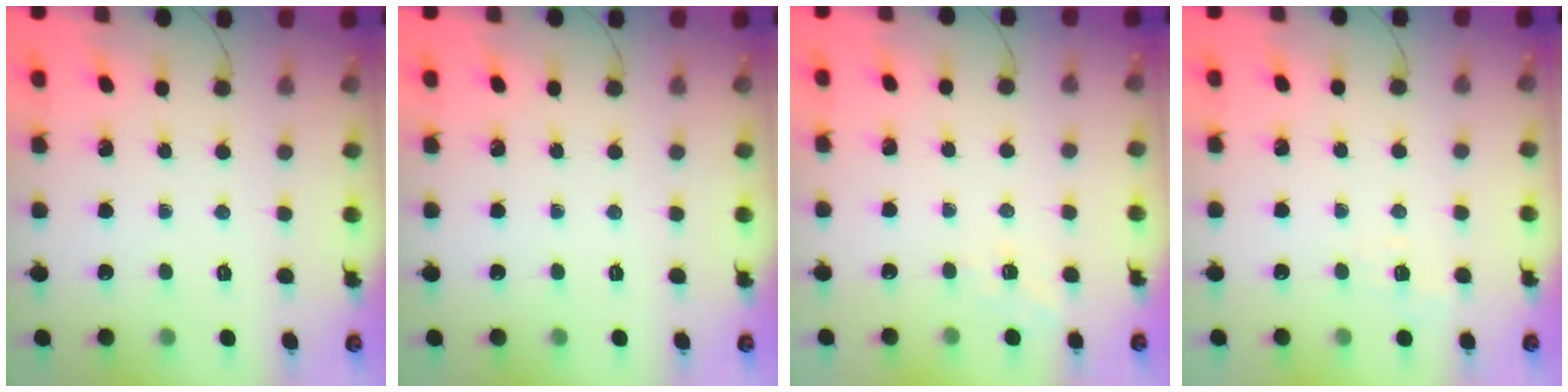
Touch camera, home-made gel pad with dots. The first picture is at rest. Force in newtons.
{"total": 0.0}
{"total": 5.8, "press": 5.6, "slide": 1.6}
{"total": 2.6, "press": 2.1, "slide": 1.6}